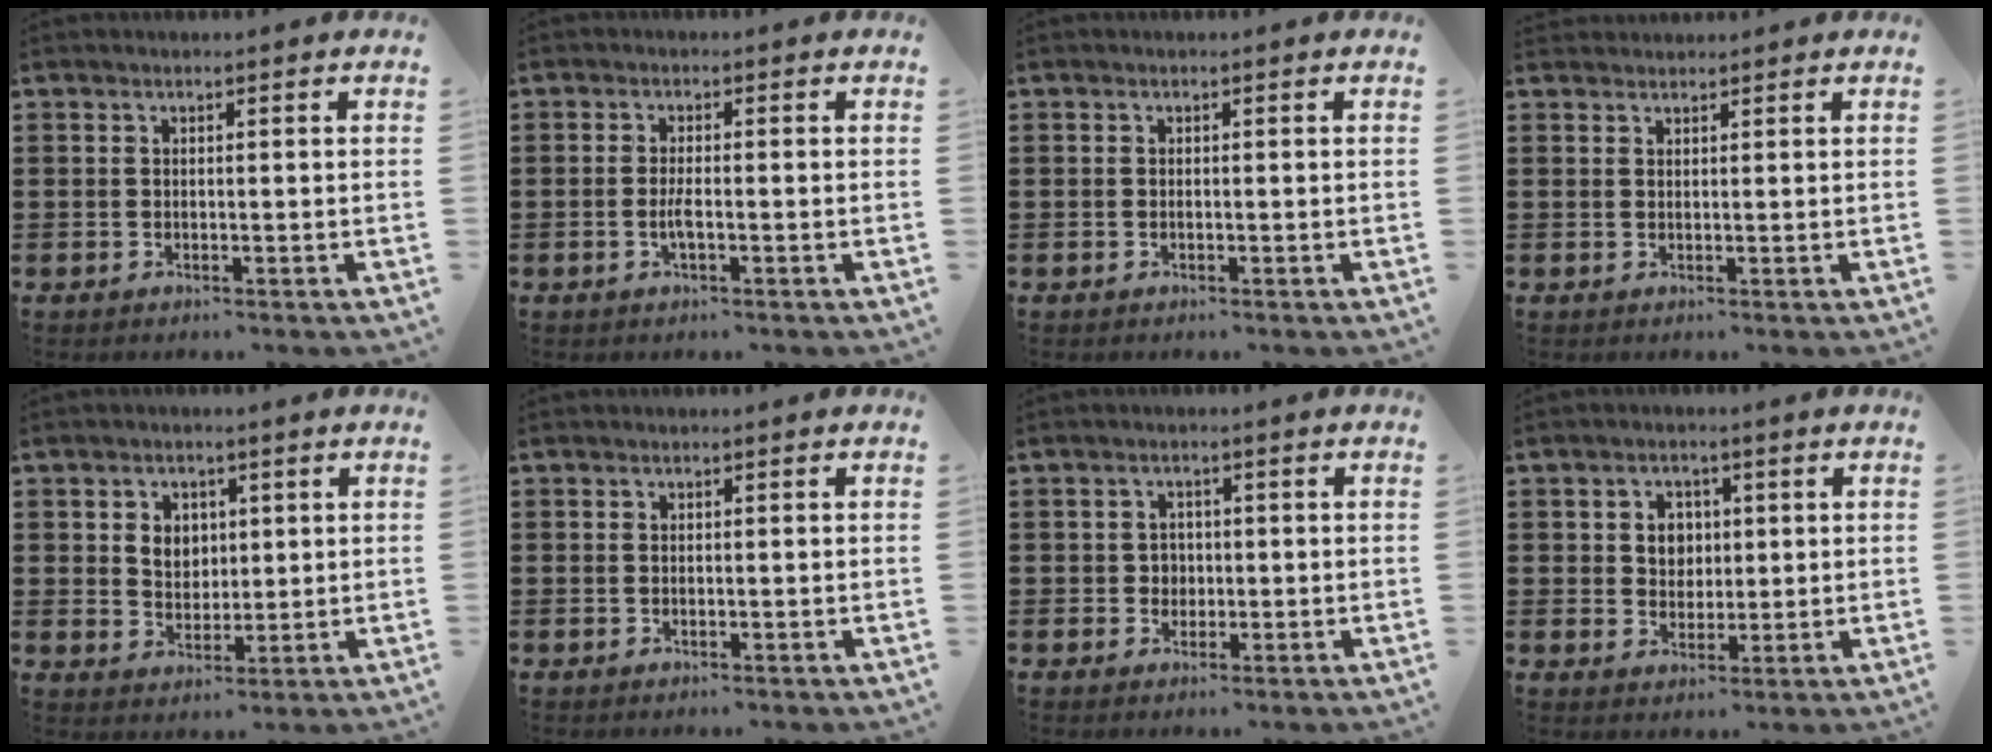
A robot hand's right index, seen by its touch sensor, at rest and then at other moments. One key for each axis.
{"total": 2.4, "fx": -0.7, "fy": 0.5, "fz": 2.2, "tx": -0.048, "ty": -0.003, "tz": -0.015}
{"total": 0.0}
{"total": 1.2, "fx": 1.1, "fy": 0.2, "fz": -0.3, "tx": 0.004, "ty": 0.002, "tz": 0.022}
{"total": 3.7, "fx": 1.1, "fy": 3.2, "fz": 1.6, "tx": -0.036, "ty": 0.008, "tz": 0.016}
{"total": 0.0}
{"total": 1.9, "fx": -0.1, "fy": 1.8, "fz": 0.6, "tx": -0.018, "ty": 0.008, "tz": -0.006}
{"total": 3.6, "fx": 0.8, "fy": 3.2, "fz": 1.5, "tx": -0.043, "ty": 0.013, "tz": 0.009}